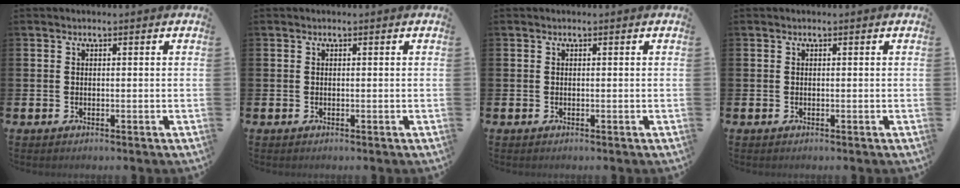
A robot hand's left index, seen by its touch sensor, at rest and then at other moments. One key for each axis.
{"total": 0.0}
{"total": 0.0}
{"total": 0.0}